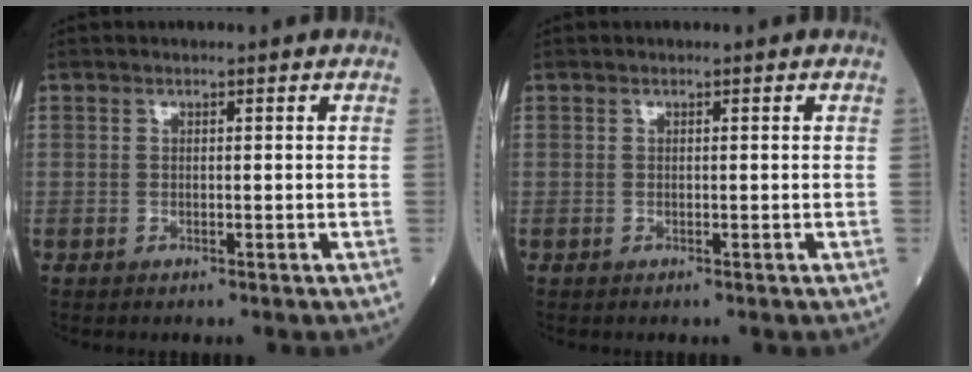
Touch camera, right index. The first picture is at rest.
{"total": 0.0}